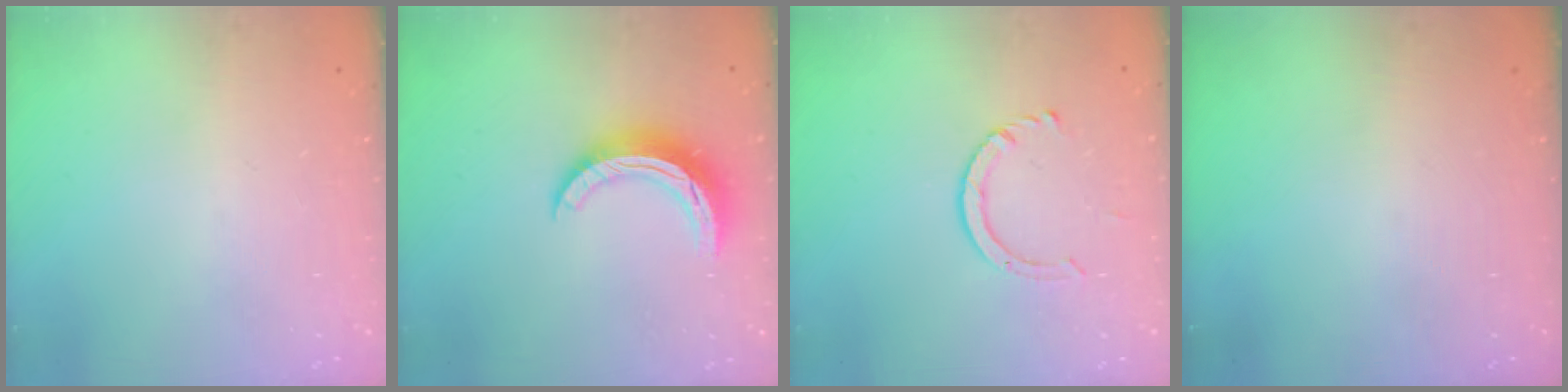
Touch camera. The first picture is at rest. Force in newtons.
{"total": 10.3, "press": 10.3, "slide": 0.3}
{"total": 4.6, "press": 4.5, "slide": 0.5}
{"total": 0.0}